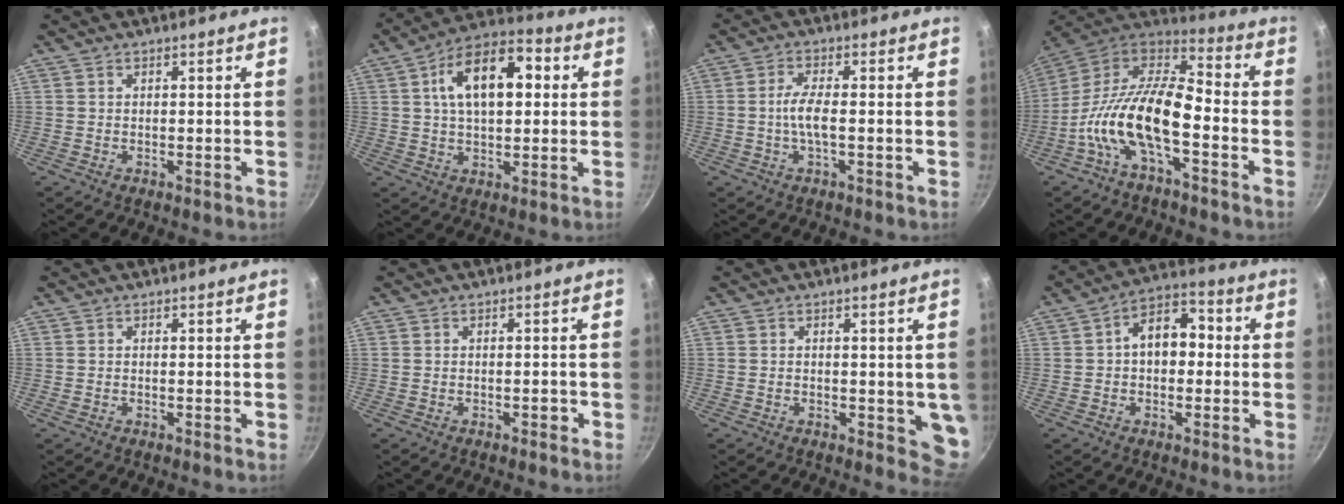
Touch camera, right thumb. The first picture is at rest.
{"total": 15.2, "force": [3.2, 8.5, 12.2], "torque": [-0.163, 0.020, 0.038]}
{"total": 4.4, "force": [-0.8, 1.0, 4.2], "torque": [-0.095, 0.010, -0.021]}
{"total": 17.7, "force": [-5.6, 7.7, 14.9], "torque": [-0.282, 0.055, -0.127]}
{"total": 0.0}
{"total": 1.1, "force": [-0.6, 0.5, 0.7], "torque": [-0.008, 0.008, -0.006]}
{"total": 5.2, "force": [-0.5, 2.8, 4.4], "torque": [-0.032, -0.012, -0.006]}
{"total": 9.3, "force": [0.3, 6.4, 6.7], "torque": [-0.062, 0.032, -0.010]}